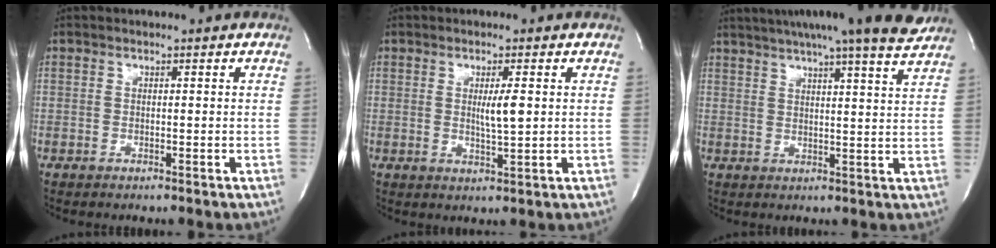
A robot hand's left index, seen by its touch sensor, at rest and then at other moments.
{"total": 3.6, "force": [0.5, 0.2, 3.6], "torque": [-0.063, -0.006, 0.008]}
{"total": 17.9, "force": [15.7, -0.4, 8.8], "torque": [-0.149, 0.000, 0.202]}